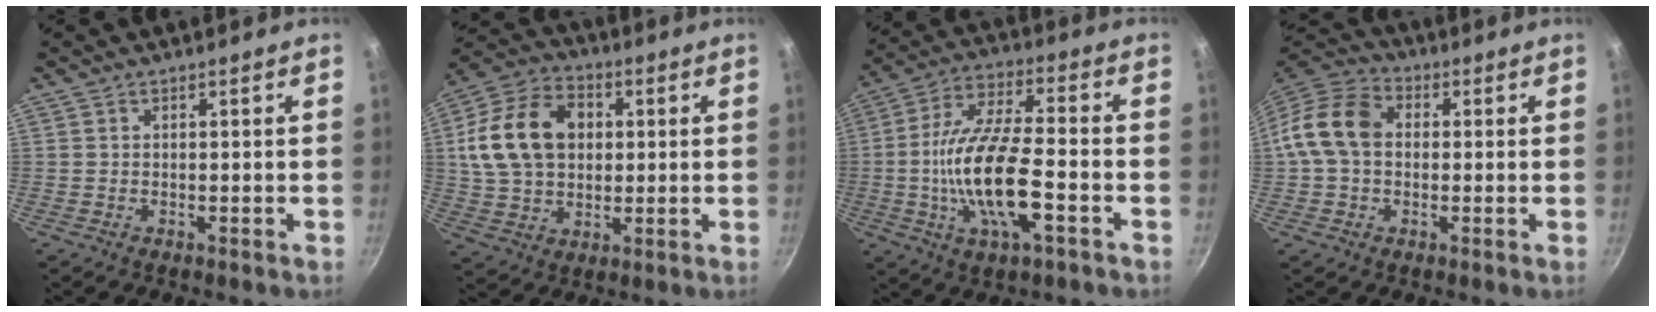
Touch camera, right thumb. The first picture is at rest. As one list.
[{"total": 17.4, "force": [3.0, 12.7, 11.5], "torque": [-0.191, 0.017, 0.048]}, {"total": 17.0, "force": [-4.5, 5.8, 15.4], "torque": [-0.292, 0.024, -0.092]}, {"total": 12.0, "force": [0.6, 9.0, 8.0], "torque": [-0.129, 0.029, -0.007]}]